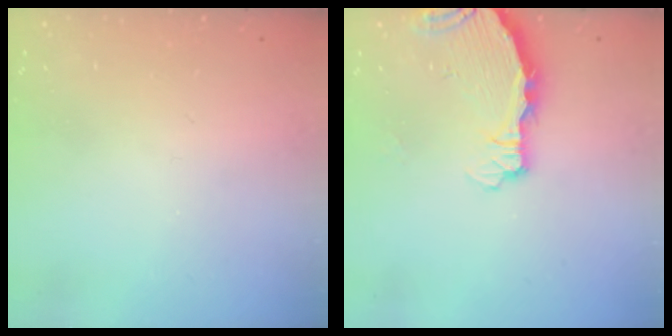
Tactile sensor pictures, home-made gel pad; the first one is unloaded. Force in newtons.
{"total": 3.8, "press": 3.8, "slide": 0.5}